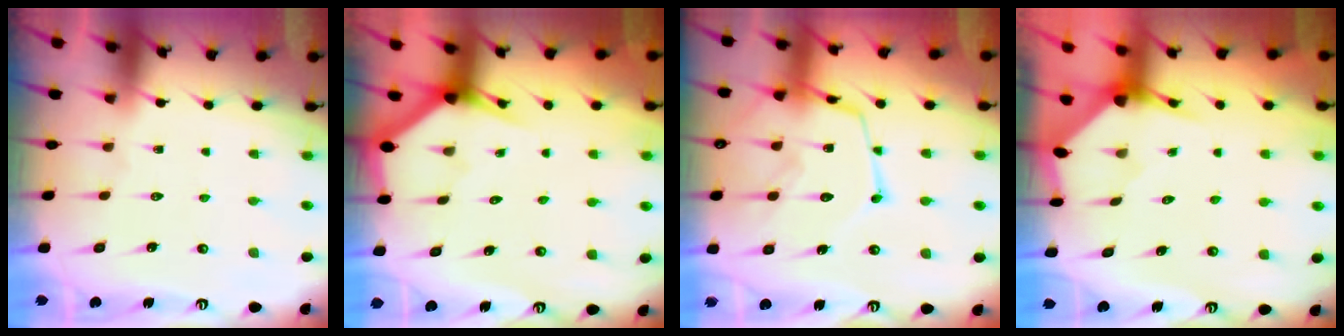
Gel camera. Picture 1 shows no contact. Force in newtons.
{"total": 3.1, "press": 3.1, "slide": 0.1}
{"total": 15.6, "press": 15.6, "slide": 1.2}
{"total": 3.3, "press": 3.3, "slide": 0.3}